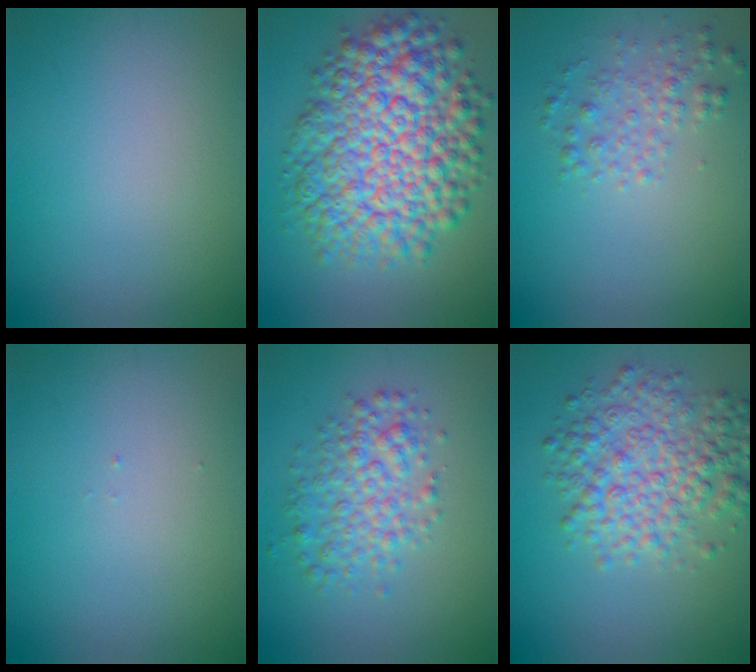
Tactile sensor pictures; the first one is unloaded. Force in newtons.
{"total": 11.6, "press": 11.6, "slide": 0.3}
{"total": 2.2, "press": 2.2, "slide": 0.1}
{"total": 0.0}
{"total": 3.8, "press": 3.8, "slide": 0.1}
{"total": 5.9, "press": 5.9, "slide": 0.1}